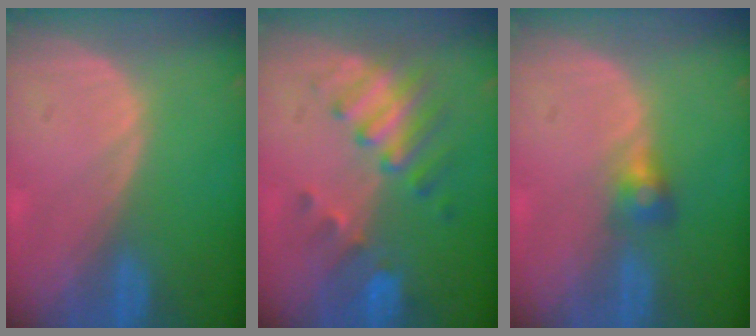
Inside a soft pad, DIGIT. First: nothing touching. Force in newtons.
{"total": 7.6, "press": 6.8, "slide": 3.5}
{"total": 2.6, "press": 2.5, "slide": 0.7}